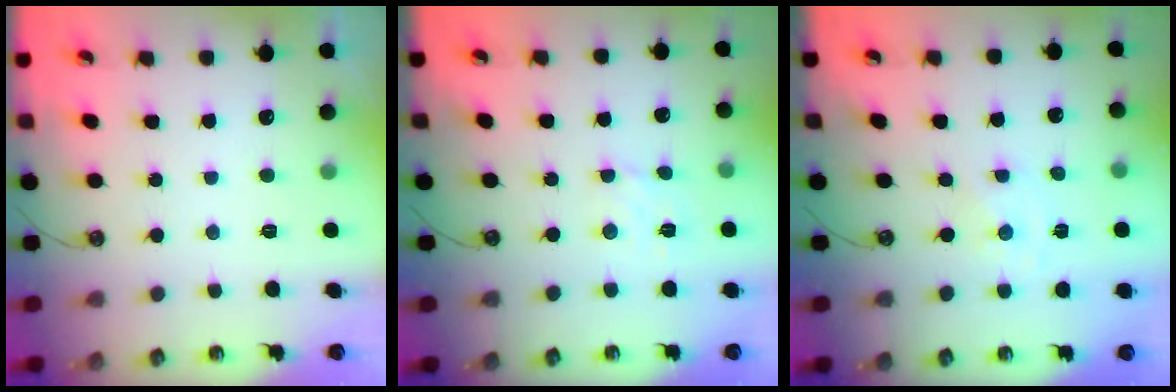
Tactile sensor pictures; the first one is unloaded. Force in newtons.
{"total": 2.9, "press": 2.8, "slide": 0.5}
{"total": 0.0}